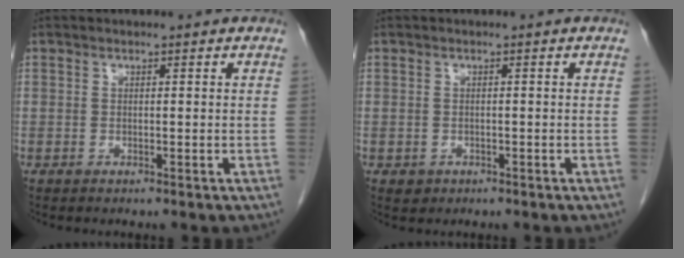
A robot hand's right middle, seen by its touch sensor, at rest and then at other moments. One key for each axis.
{"total": 1.2, "fx": -0.5, "fy": 1.1, "fz": 0.2, "tx": -0.002, "ty": 0.004, "tz": -0.002}